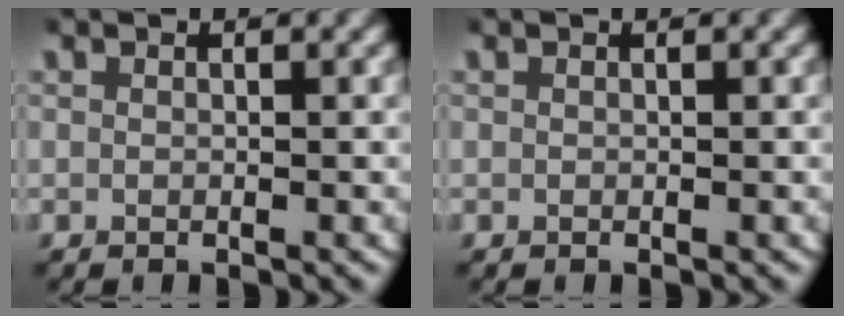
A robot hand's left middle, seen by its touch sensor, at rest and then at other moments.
{"total": 0.0}